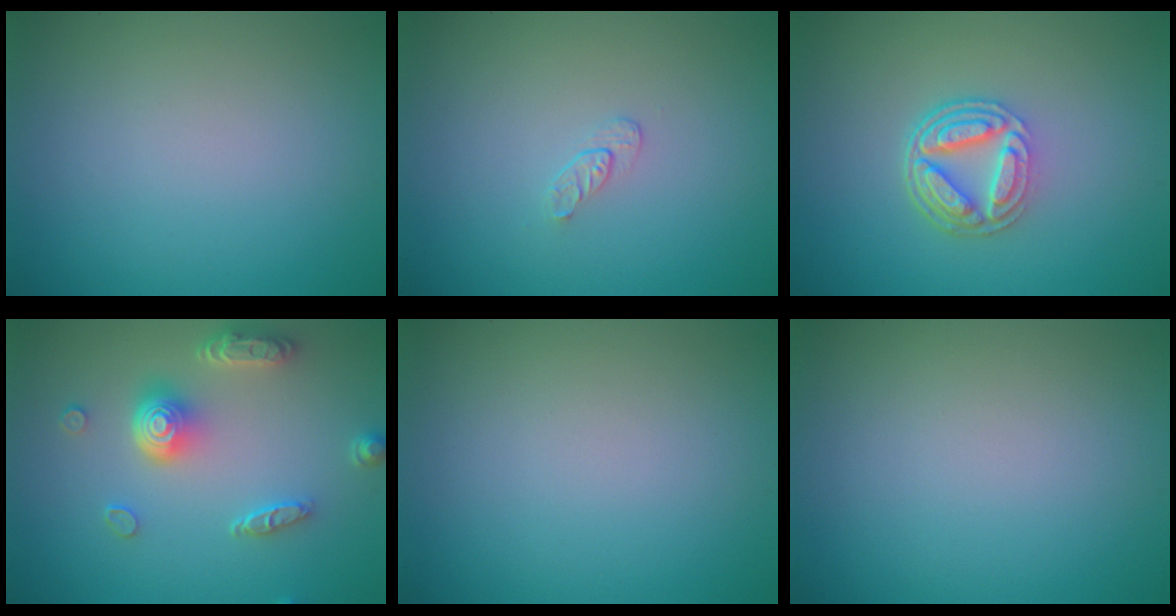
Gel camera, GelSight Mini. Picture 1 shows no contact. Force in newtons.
{"total": 0.8, "press": 0.5, "slide": 0.7}
{"total": 4.8, "press": 3.4, "slide": 3.4}
{"total": 4.7, "press": 3.6, "slide": 3.0}
{"total": 0.0}
{"total": 0.0}